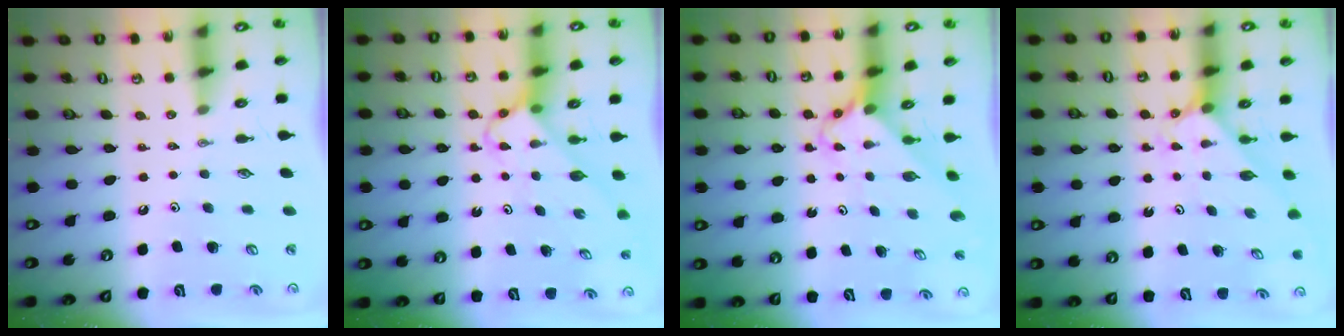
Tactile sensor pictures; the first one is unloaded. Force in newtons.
{"total": 3.7, "press": 3.7, "slide": 0.1}
{"total": 2.7, "press": 2.7, "slide": 0.2}
{"total": 2.8, "press": 2.8, "slide": 0.2}